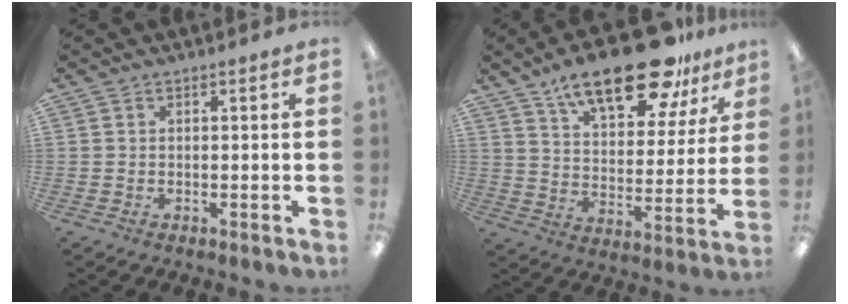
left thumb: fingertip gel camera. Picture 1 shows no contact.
{"total": 20.7, "force": [14.7, 7.8, 12.3], "torque": [-0.196, -0.079, 0.247]}